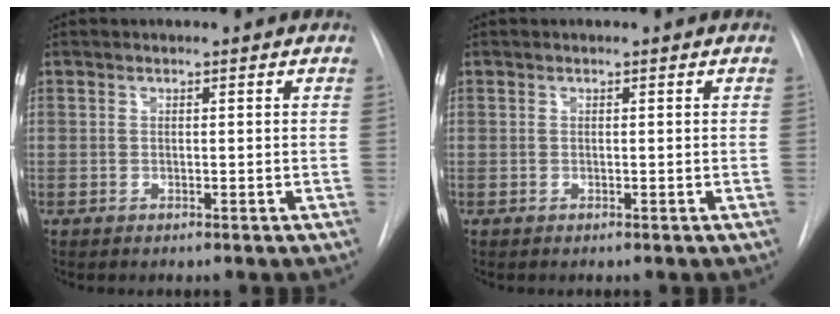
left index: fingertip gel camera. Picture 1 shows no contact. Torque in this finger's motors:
{"motor_torque": [-0.02, 0.02, 0.01, 0.00]}